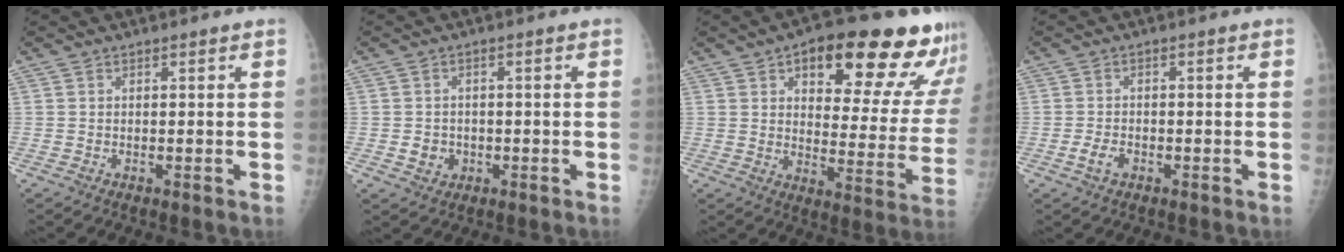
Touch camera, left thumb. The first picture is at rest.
{"total": 3.1, "force": [-0.9, 2.8, 1.0], "torque": [-0.001, 0.004, -0.009]}
{"total": 22.5, "force": [14.4, 8.8, 14.9], "torque": [-0.145, -0.050, 0.188]}
{"total": 2.6, "force": [-1.4, 1.5, 1.5], "torque": [-0.031, 0.008, -0.026]}